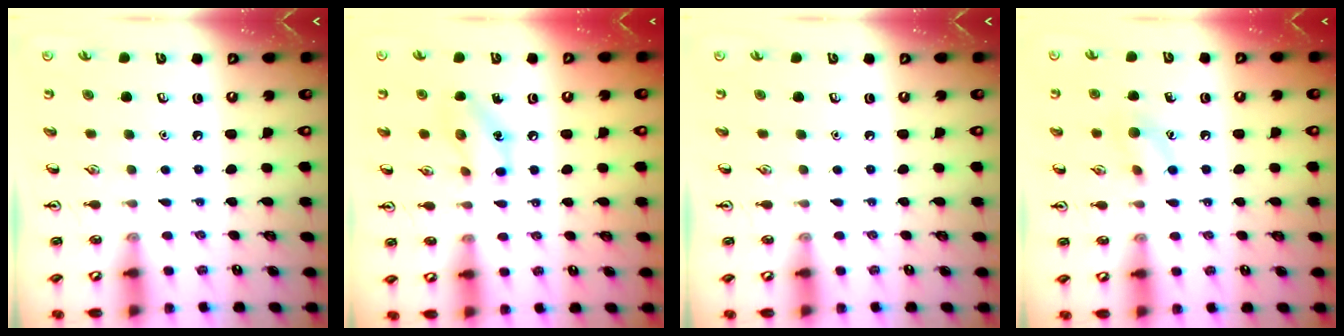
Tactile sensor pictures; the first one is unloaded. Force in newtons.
{"total": 9.6, "press": 9.5, "slide": 1.2}
{"total": 0.0}
{"total": 7.4, "press": 7.2, "slide": 1.5}